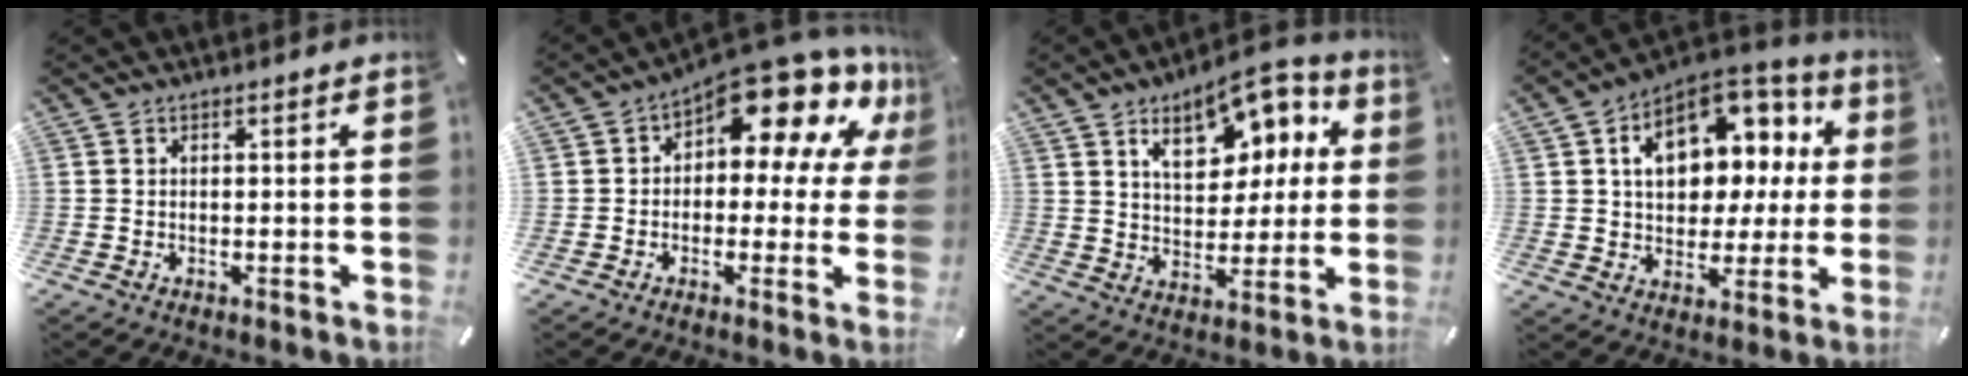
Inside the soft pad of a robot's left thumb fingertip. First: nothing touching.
{"total": 15.2, "force": [10.1, 7.8, 8.3], "torque": [-0.126, -0.076, 0.176]}
{"total": 15.0, "force": [7.8, 9.3, 8.7], "torque": [-0.117, -0.038, 0.136]}
{"total": 15.2, "force": [4.9, 10.7, 9.7], "torque": [-0.151, -0.019, 0.092]}